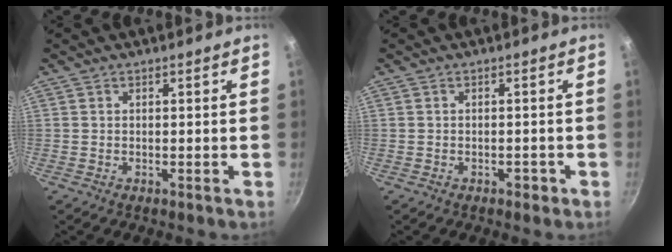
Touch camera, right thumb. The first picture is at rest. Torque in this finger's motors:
{"motor_torque": [-0.34, 0.08, -0.27, -0.16, 0.03]}